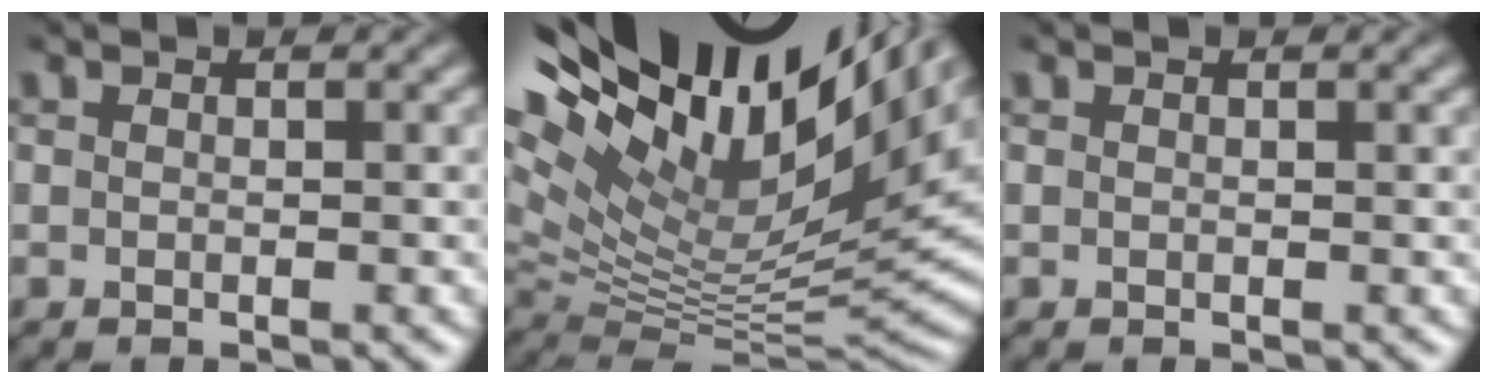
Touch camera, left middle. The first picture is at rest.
{"total": 18.2, "force": [8.8, 6.5, 14.5], "torque": [-0.210, 0.036, 0.176]}
{"total": 0.6, "force": [0.4, 0.2, 0.4], "torque": [-0.002, 0.004, 0.006]}